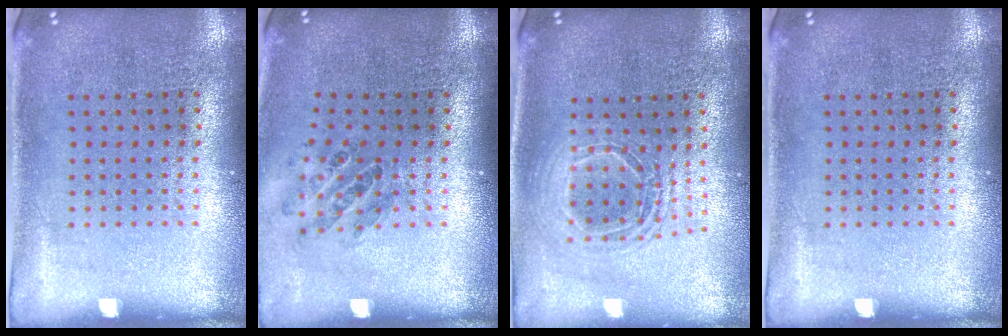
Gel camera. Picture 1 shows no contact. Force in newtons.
{"total": 0.9, "press": 0.9, "slide": 0.2}
{"total": 1.6, "press": 1.4, "slide": 0.8}
{"total": 0.0}